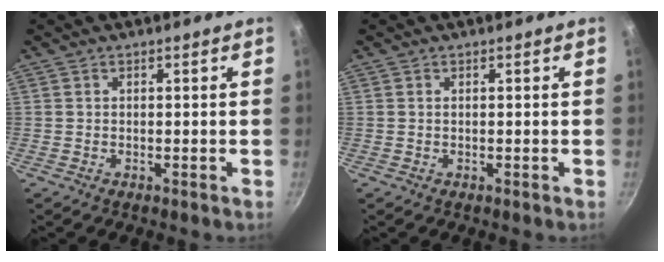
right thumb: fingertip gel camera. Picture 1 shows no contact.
{"total": 0.0}